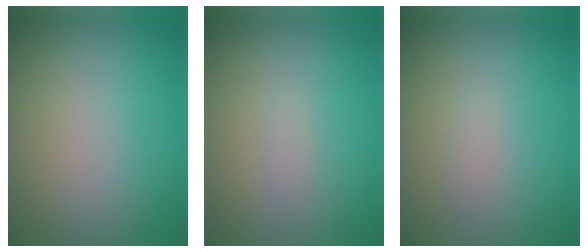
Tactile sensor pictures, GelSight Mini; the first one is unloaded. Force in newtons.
{"total": 0.5, "press": 0.5, "slide": 0.0}
{"total": 0.6, "press": 0.6, "slide": 0.0}